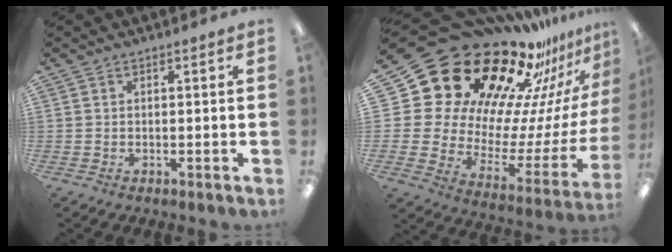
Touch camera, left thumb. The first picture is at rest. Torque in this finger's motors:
{"motor_torque": [1.62, 1.77, 1.50, -1.27, 0.11]}